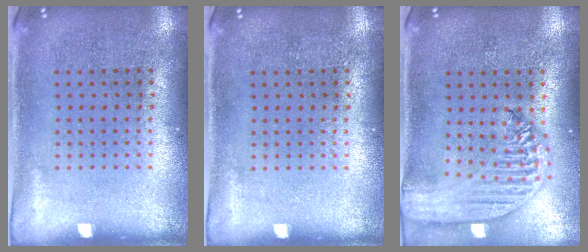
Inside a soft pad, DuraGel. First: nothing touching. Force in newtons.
{"total": 0.0}
{"total": 2.8, "press": 2.2, "slide": 1.6}